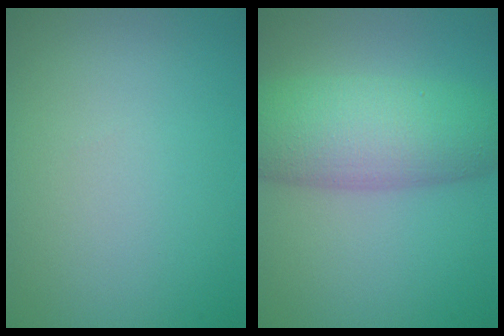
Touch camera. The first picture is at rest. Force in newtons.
{"total": 8.3, "press": 8.3, "slide": 0.1}